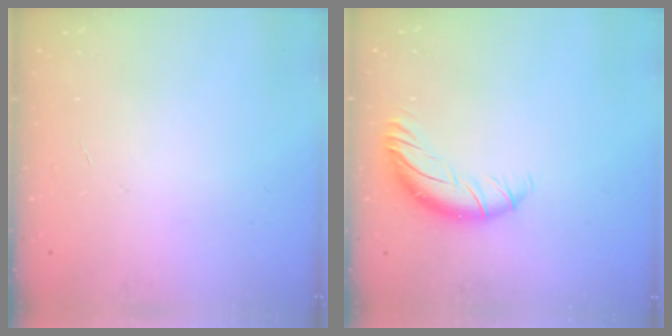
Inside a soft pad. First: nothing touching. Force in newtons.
{"total": 10.0, "press": 9.8, "slide": 2.1}